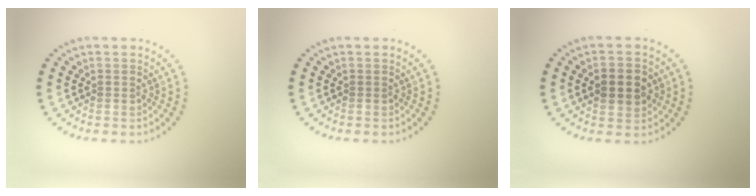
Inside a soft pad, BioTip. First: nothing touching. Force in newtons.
{"total": 0.0}
{"total": 3.5, "press": 3.5, "slide": 0.2}